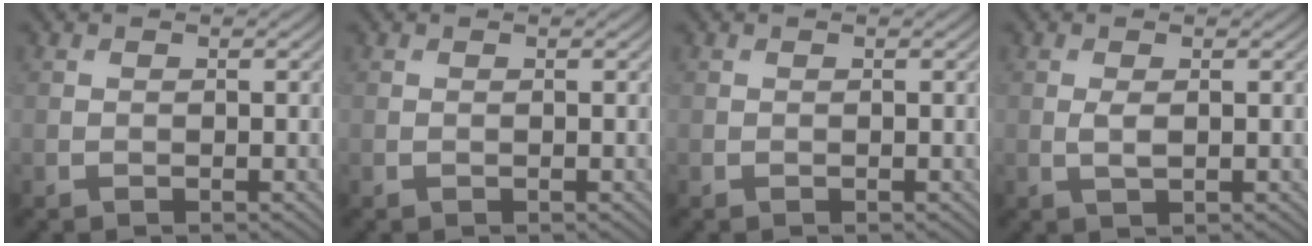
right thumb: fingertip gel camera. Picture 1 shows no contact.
{"total": 0.0}
{"total": 0.0}
{"total": 1.6, "force": [0.1, 0.6, 1.4], "torque": [-0.036, -0.001, 0.003]}